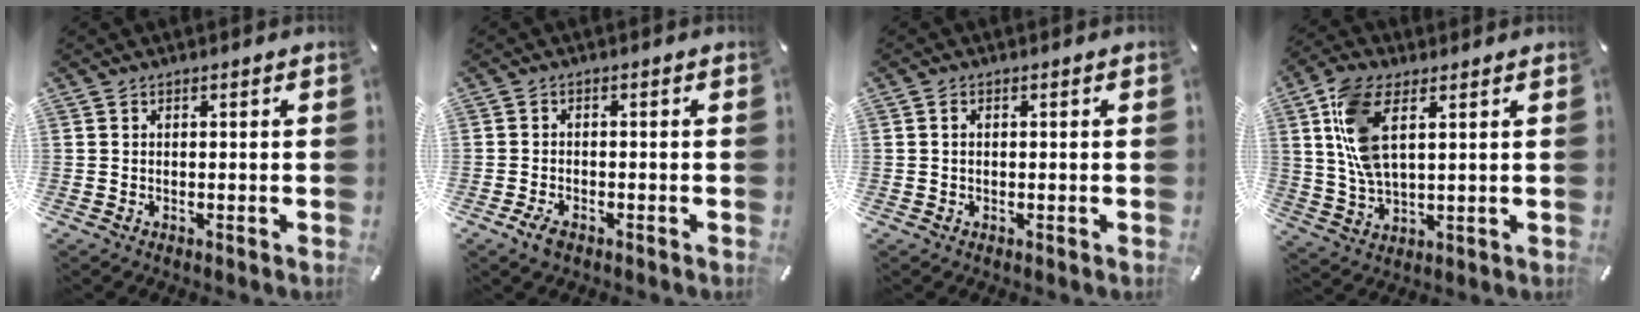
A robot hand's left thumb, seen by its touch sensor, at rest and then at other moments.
{"total": 2.9, "force": [-2.0, 1.4, 1.6], "torque": [-0.038, 0.004, -0.039]}
{"total": 1.2, "force": [0.0, 0.7, 0.9], "torque": [-0.019, 0.003, -0.001]}
{"total": 10.9, "force": [4.1, 5.4, 8.6], "torque": [-0.195, 0.000, 0.075]}